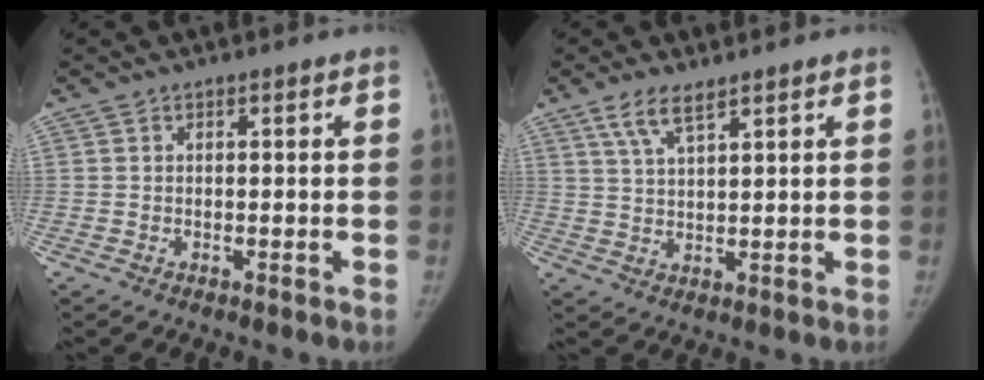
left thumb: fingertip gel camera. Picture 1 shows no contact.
{"total": 5.0, "force": [3.5, 1.3, 3.4], "torque": [-0.070, -0.012, 0.074]}